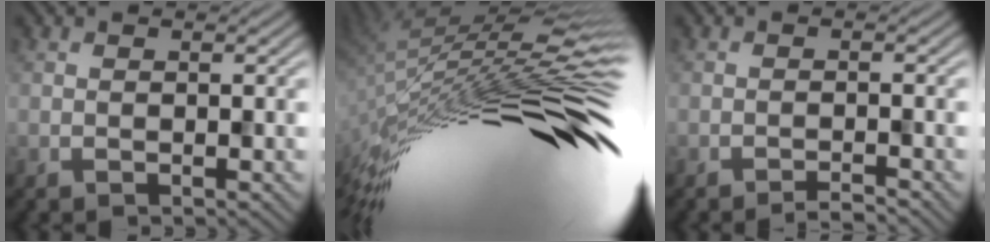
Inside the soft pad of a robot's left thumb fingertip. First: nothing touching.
{"total": 16.5, "force": [-0.7, 3.5, 16.2], "torque": [-0.301, 0.008, -0.013]}
{"total": 1.9, "force": [-1.8, 0.0, 0.6], "torque": [0.002, 0.009, -0.036]}